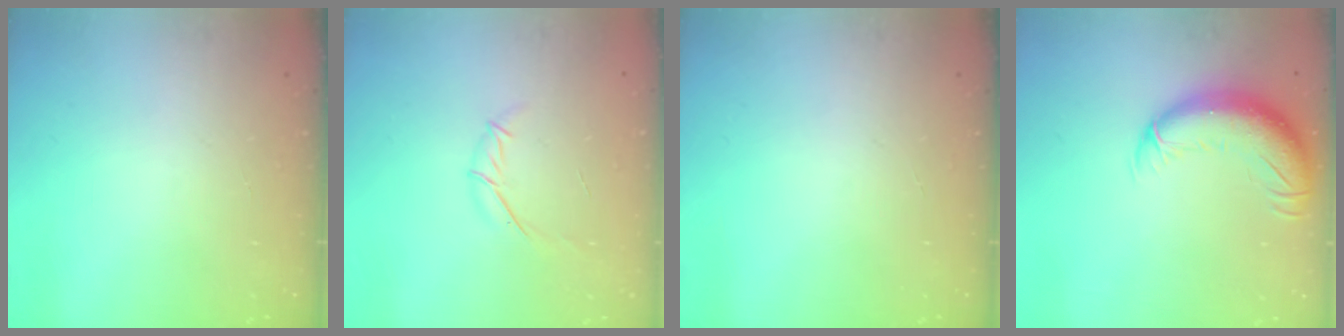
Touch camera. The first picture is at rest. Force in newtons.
{"total": 5.6, "press": 5.4, "slide": 1.3}
{"total": 0.0}
{"total": 13.7, "press": 13.3, "slide": 3.1}